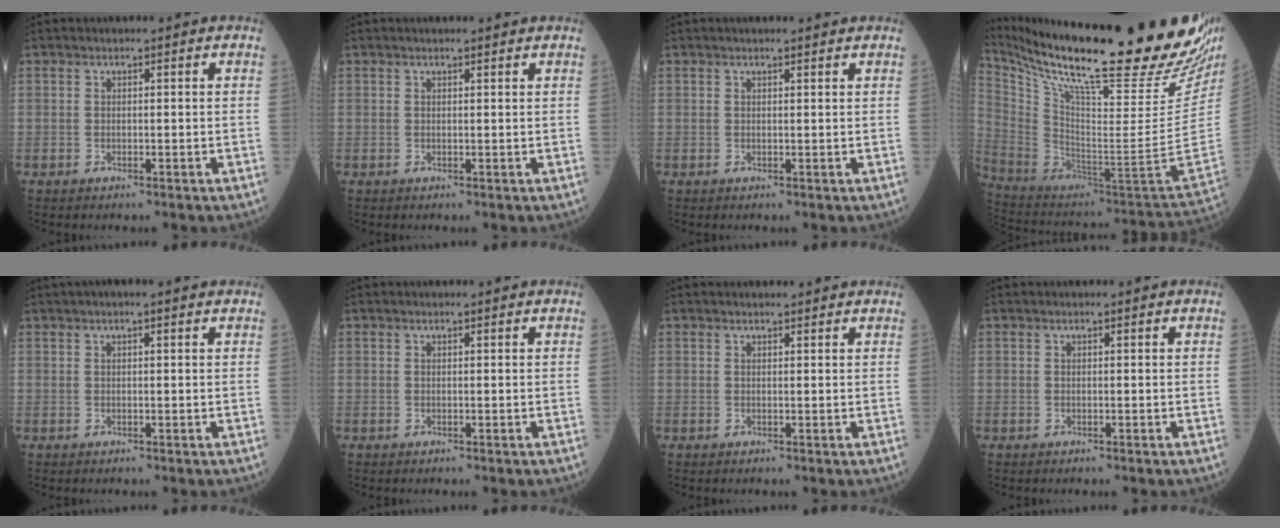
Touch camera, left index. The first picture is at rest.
{"total": 2.1, "force": [2.0, 0.1, 0.6], "torque": [-0.009, 0.007, 0.023]}
{"total": 2.5, "force": [2.3, 0.1, 0.8], "torque": [-0.011, 0.008, 0.025]}
{"total": 37.2, "force": [28.4, 4.1, 23.7], "torque": [-0.380, -0.066, 0.426]}
{"total": 4.0, "force": [3.1, 0.2, 2.4], "torque": [-0.039, 0.028, 0.043]}
{"total": 1.3, "force": [1.2, 0.0, 0.4], "torque": [-0.008, 0.004, 0.015]}
{"total": 4.1, "force": [3.9, 0.5, 1.0], "torque": [-0.014, 0.016, 0.044]}
{"total": 1.0, "force": [0.9, 0.0, 0.3], "torque": [-0.008, 0.003, 0.011]}